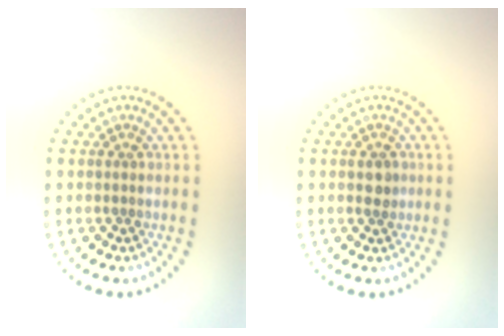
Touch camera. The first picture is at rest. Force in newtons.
{"total": 1.3, "press": 1.3, "slide": 0.2}